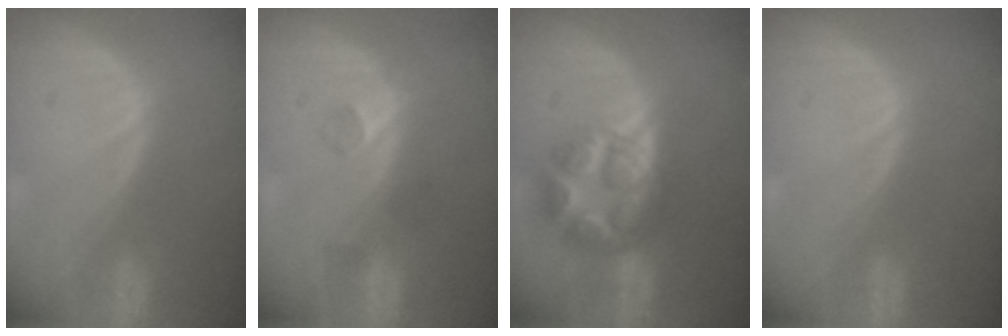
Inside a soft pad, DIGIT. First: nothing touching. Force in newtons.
{"total": 3.6, "press": 3.2, "slide": 1.7}
{"total": 9.0, "press": 9.0, "slide": 0.4}
{"total": 0.0}